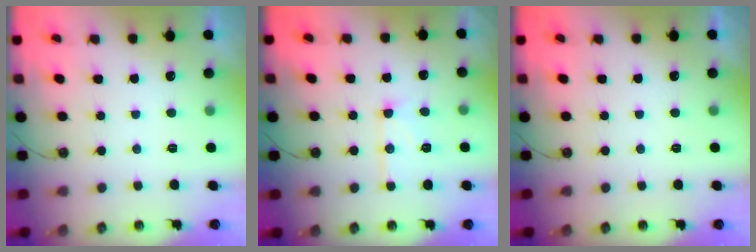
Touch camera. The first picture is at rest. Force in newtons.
{"total": 10.0, "press": 10.0, "slide": 0.8}
{"total": 0.0}